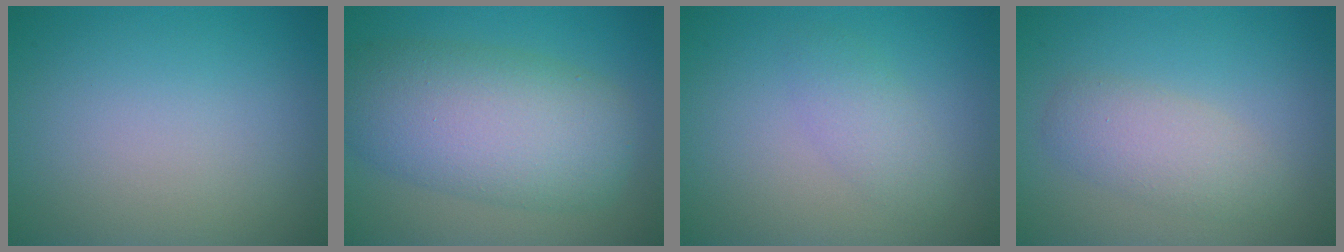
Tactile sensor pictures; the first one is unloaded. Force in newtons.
{"total": 9.3, "press": 9.3, "slide": 0.3}
{"total": 2.0, "press": 2.0, "slide": 0.2}
{"total": 3.0, "press": 3.0, "slide": 0.3}